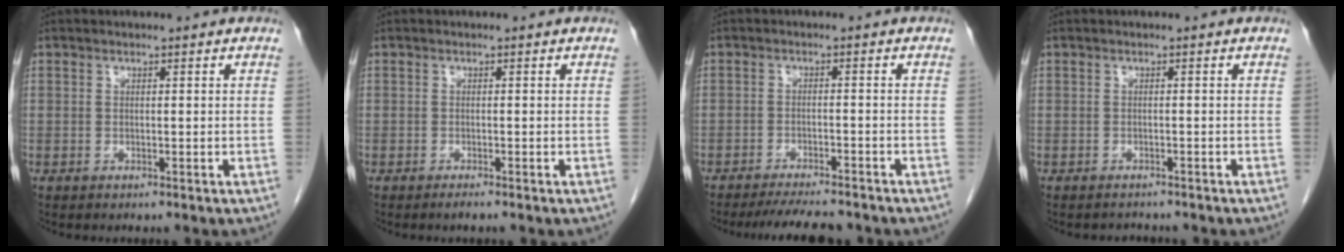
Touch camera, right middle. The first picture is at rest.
{"total": 0.8, "force": [-0.6, -0.1, 0.4], "torque": [-0.012, -0.003, -0.010]}
{"total": 7.4, "force": [-6.8, 1.0, 2.8], "torque": [-0.039, -0.013, -0.103]}
{"total": 1.5, "force": [-1.4, 0.4, -0.1], "torque": [0.001, -0.003, -0.018]}